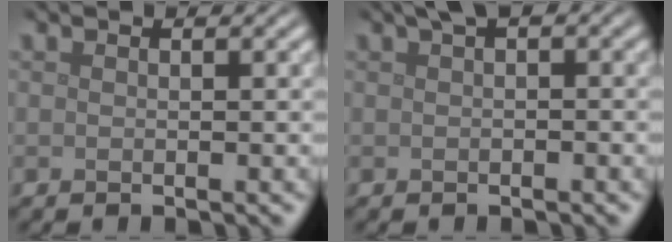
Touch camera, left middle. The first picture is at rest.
{"total": 1.7, "force": [0.6, 0.5, 1.6], "torque": [-0.019, 0.007, 0.009]}